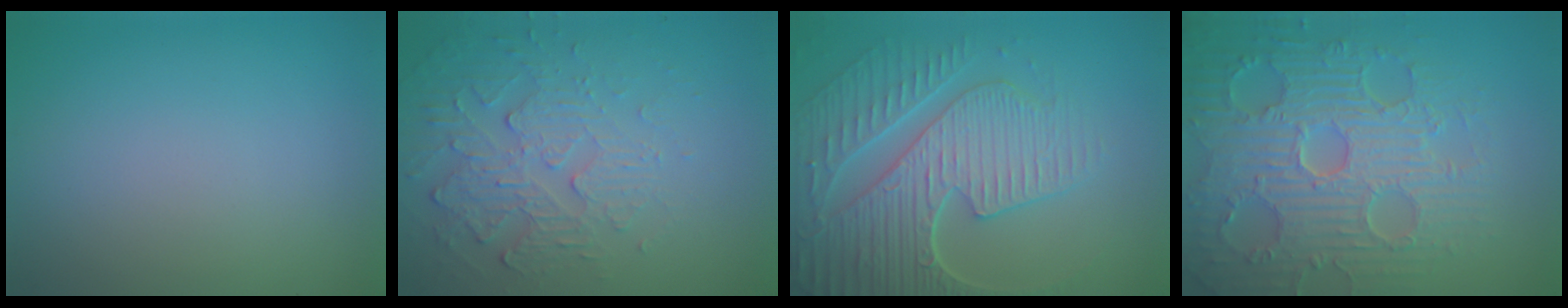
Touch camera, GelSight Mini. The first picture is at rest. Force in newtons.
{"total": 4.9, "press": 3.3, "slide": 3.6}
{"total": 8.7, "press": 6.2, "slide": 6.1}
{"total": 9.1, "press": 6.7, "slide": 6.2}